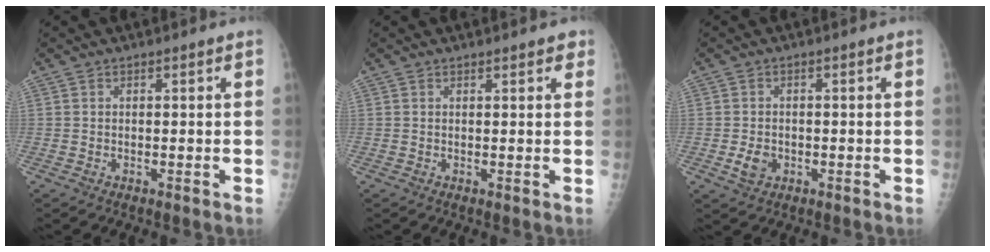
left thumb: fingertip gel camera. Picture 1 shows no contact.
{"total": 2.2, "force": [1.6, 0.9, 1.3], "torque": [-0.001, -0.003, 0.016]}
{"total": 3.2, "force": [-0.9, 2.5, 1.9], "torque": [-0.030, 0.001, -0.012]}